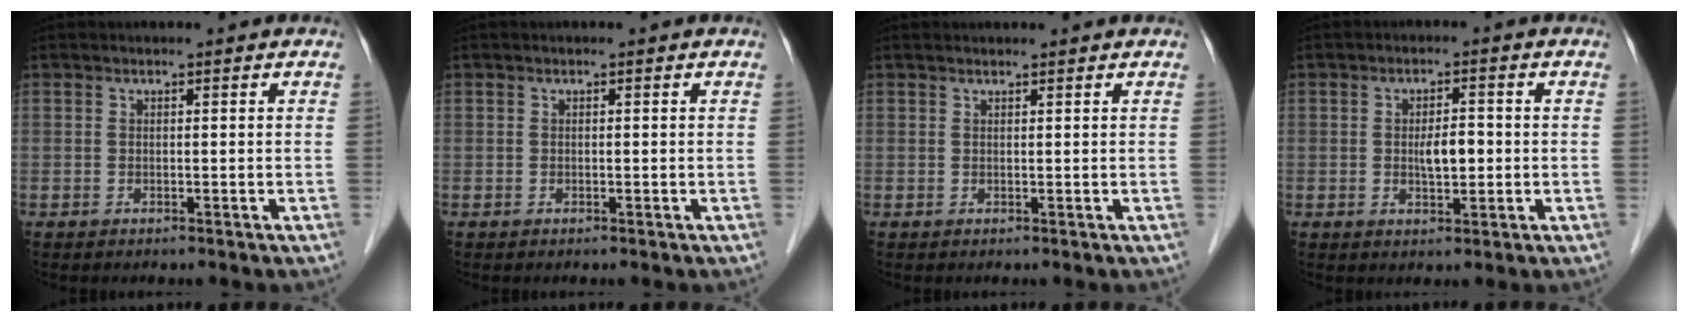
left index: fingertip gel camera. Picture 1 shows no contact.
{"total": 0.0}
{"total": 1.5, "force": [1.5, 0.1, 0.3], "torque": [-0.007, 0.015, 0.024]}
{"total": 3.8, "force": [-0.2, 1.4, 3.5], "torque": [-0.060, 0.000, -0.002]}